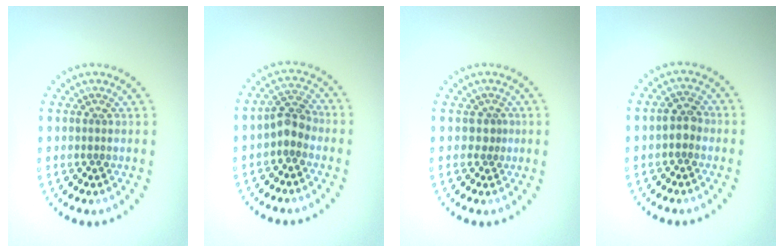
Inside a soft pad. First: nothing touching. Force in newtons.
{"total": 2.7, "press": 2.4, "slide": 1.1}
{"total": 0.8, "press": 0.5, "slide": 0.6}
{"total": 1.9, "press": 1.8, "slide": 0.4}